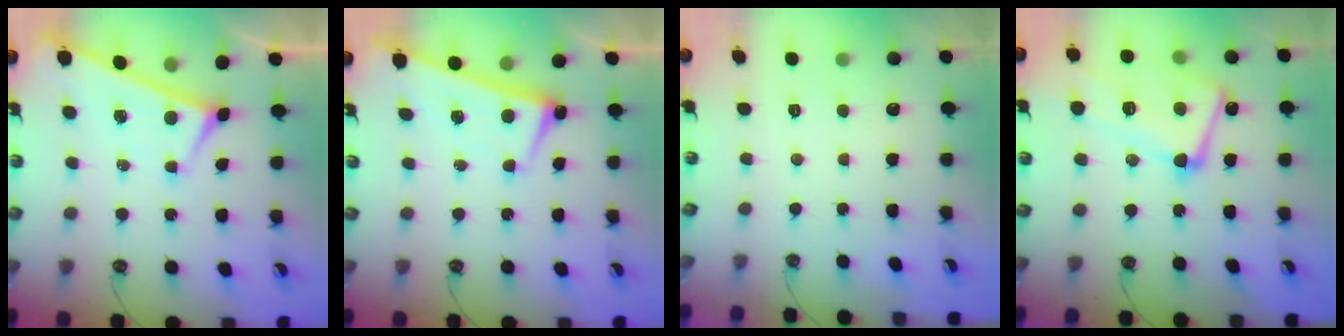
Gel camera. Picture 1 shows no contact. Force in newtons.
{"total": 1.3, "press": 1.0, "slide": 0.8}
{"total": 0.0}
{"total": 9.5, "press": 9.3, "slide": 1.7}